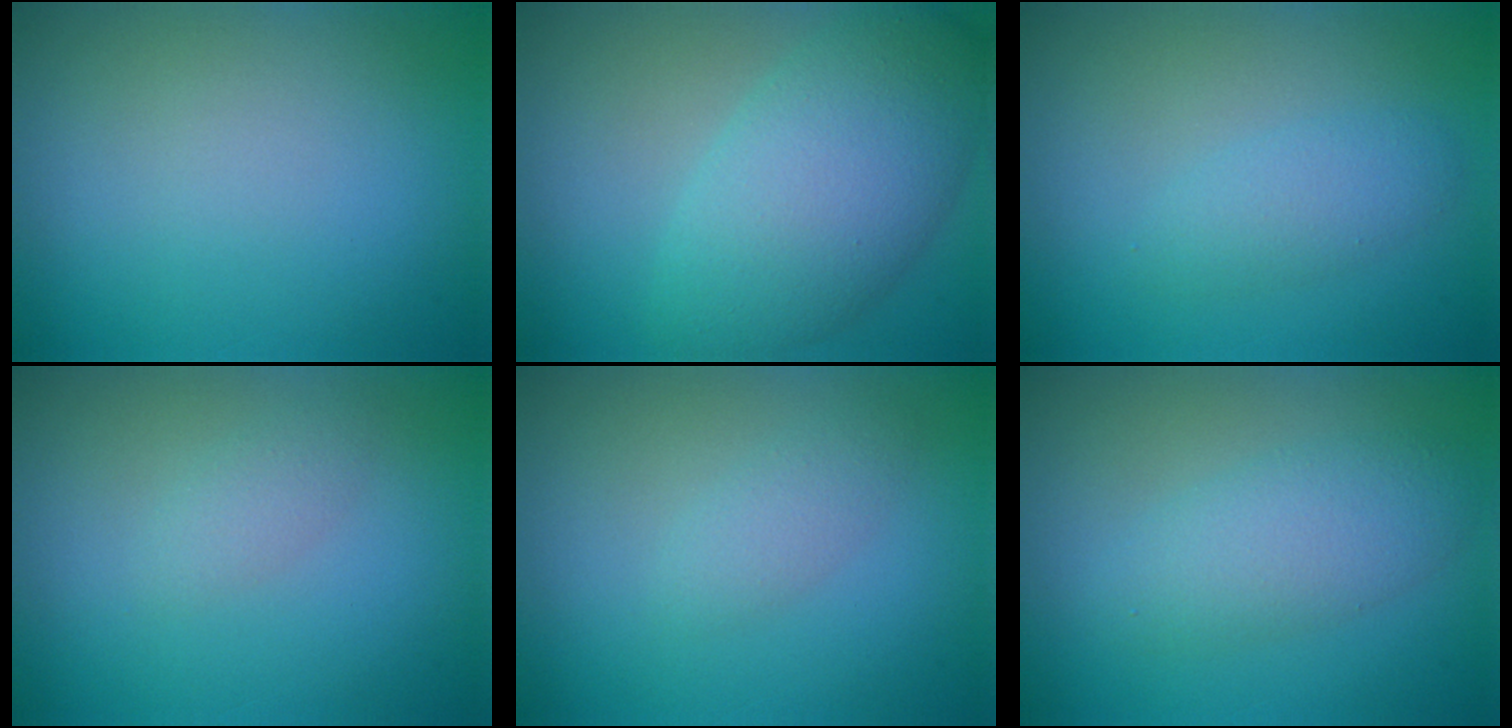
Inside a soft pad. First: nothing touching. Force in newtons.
{"total": 7.2, "press": 7.2, "slide": 0.2}
{"total": 2.0, "press": 2.0, "slide": 0.1}
{"total": 1.1, "press": 1.1, "slide": 0.0}
{"total": 1.3, "press": 1.3, "slide": 0.0}
{"total": 3.7, "press": 3.7, "slide": 0.2}